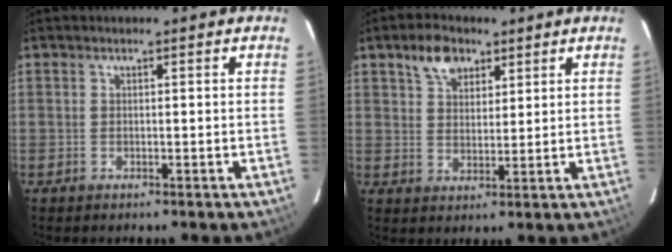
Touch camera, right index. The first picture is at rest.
{"total": 6.2, "force": [4.1, 3.5, 3.0], "torque": [-0.048, 0.013, 0.072]}